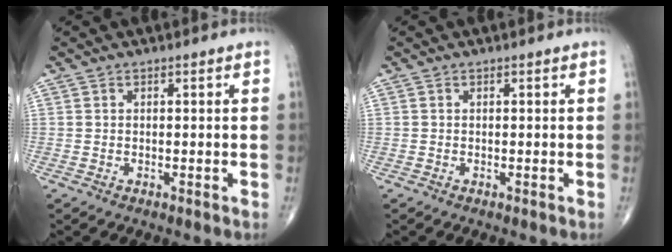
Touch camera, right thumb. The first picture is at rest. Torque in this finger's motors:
{"motor_torque": [0.08, 0.13, 0.09, -0.21, -0.03]}